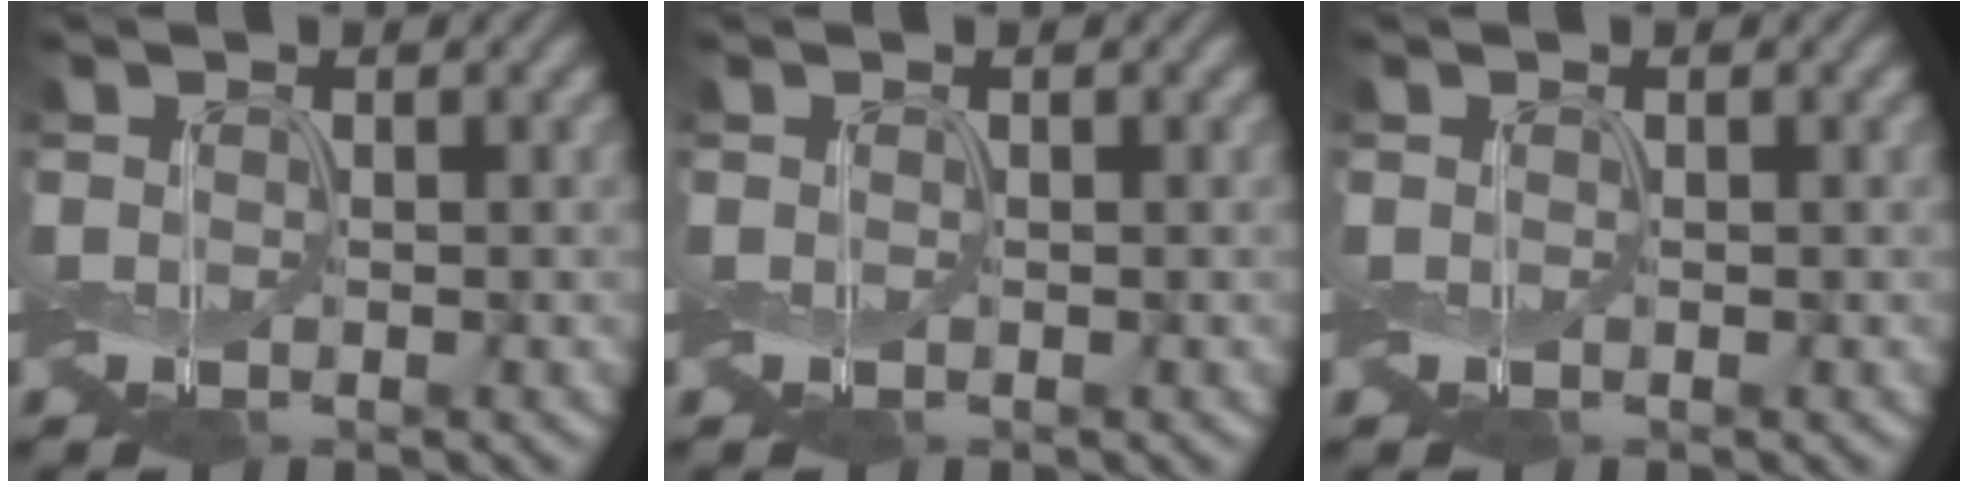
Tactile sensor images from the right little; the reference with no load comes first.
{"total": 0.0}
{"total": 0.0}